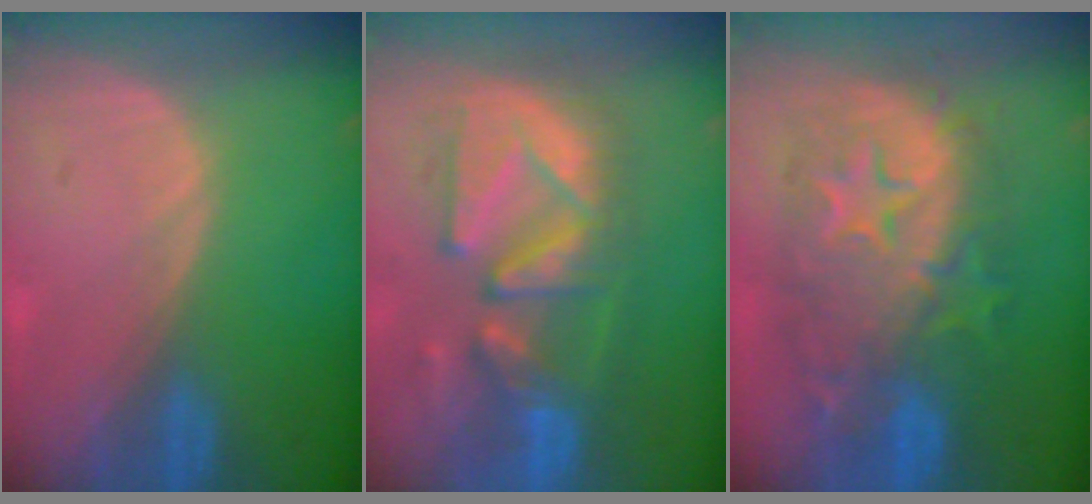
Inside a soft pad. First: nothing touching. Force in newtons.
{"total": 11.4, "press": 10.8, "slide": 3.7}
{"total": 12.6, "press": 12.6, "slide": 1.0}